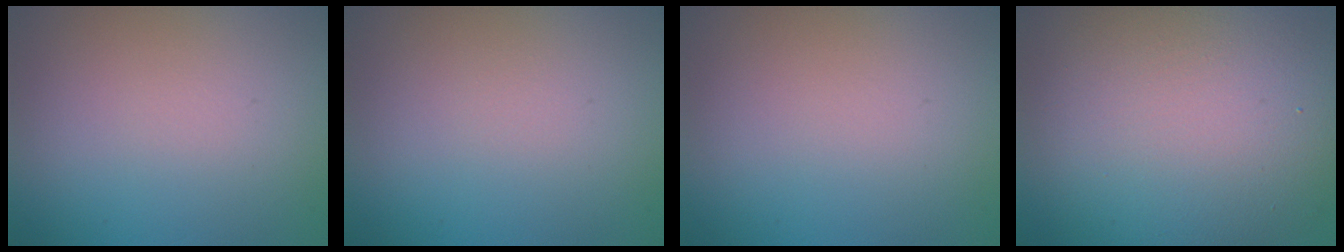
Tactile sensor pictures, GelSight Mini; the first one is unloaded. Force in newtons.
{"total": 0.0}
{"total": 0.0}
{"total": 12.6, "press": 12.6, "slide": 0.9}